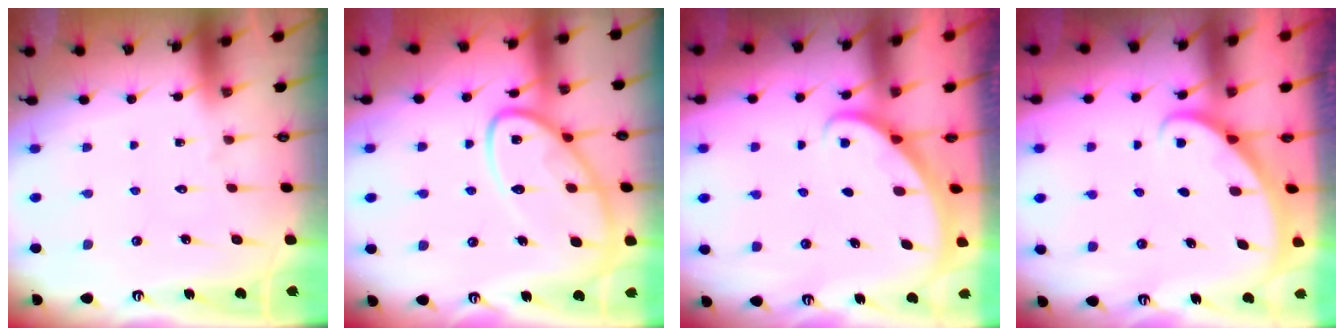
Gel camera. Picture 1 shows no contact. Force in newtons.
{"total": 14.0, "press": 14.0, "slide": 1.2}
{"total": 2.1, "press": 2.1, "slide": 0.1}
{"total": 2.1, "press": 2.1, "slide": 0.1}